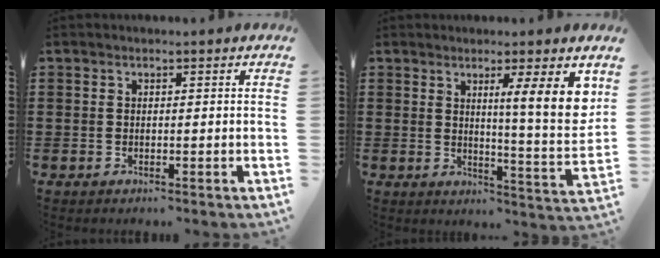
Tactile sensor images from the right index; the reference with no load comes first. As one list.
[{"total": 8.7, "force": [3.9, 0.5, 7.8], "torque": [-0.113, -0.023, 0.055]}]